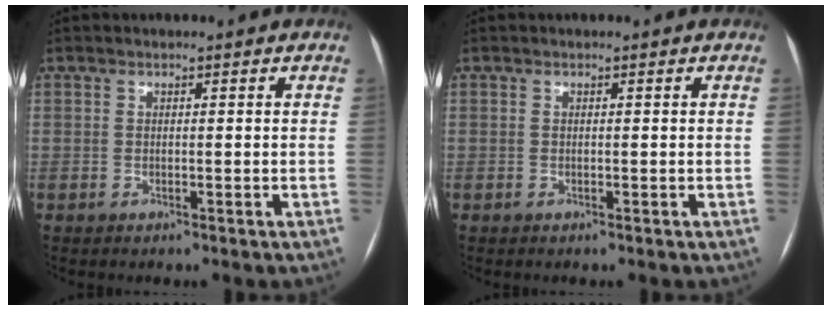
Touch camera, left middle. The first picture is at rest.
{"total": 0.0}